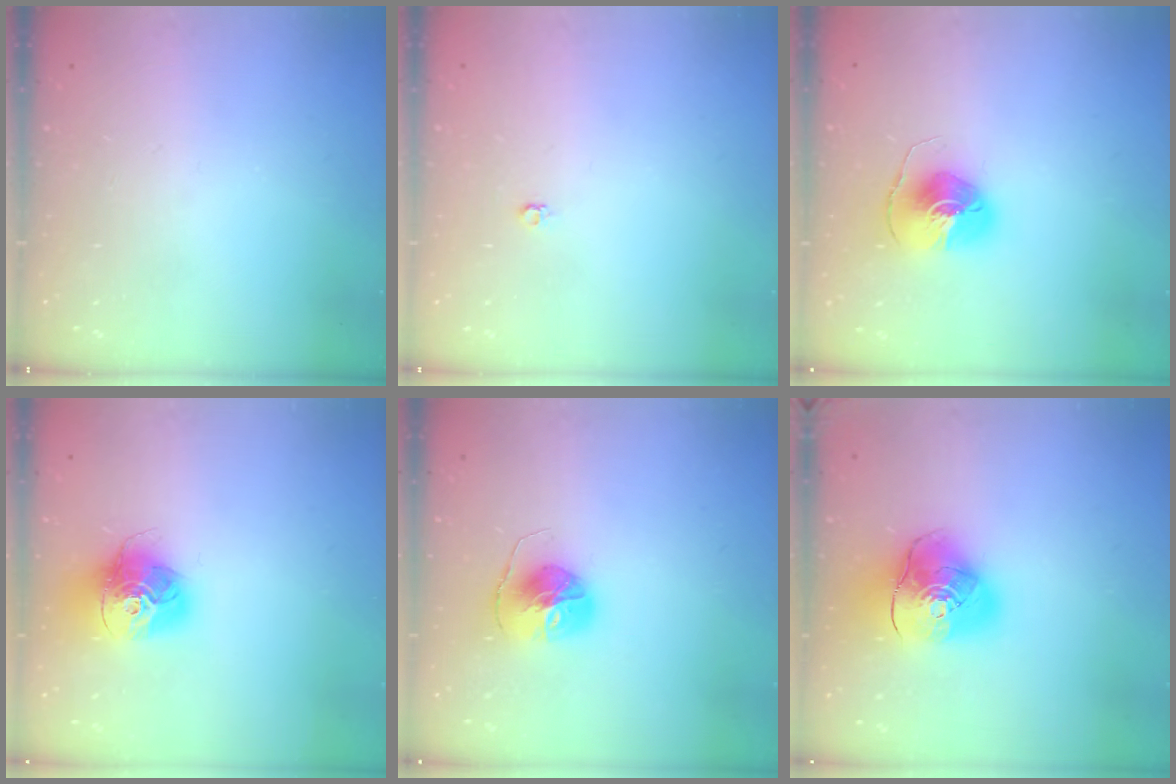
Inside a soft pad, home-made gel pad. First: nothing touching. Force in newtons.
{"total": 3.5, "press": 3.4, "slide": 0.3}
{"total": 8.1, "press": 8.1, "slide": 0.1}
{"total": 15.3, "press": 15.2, "slide": 1.8}
{"total": 10.1, "press": 10.1, "slide": 0.2}
{"total": 15.1, "press": 14.9, "slide": 2.2}